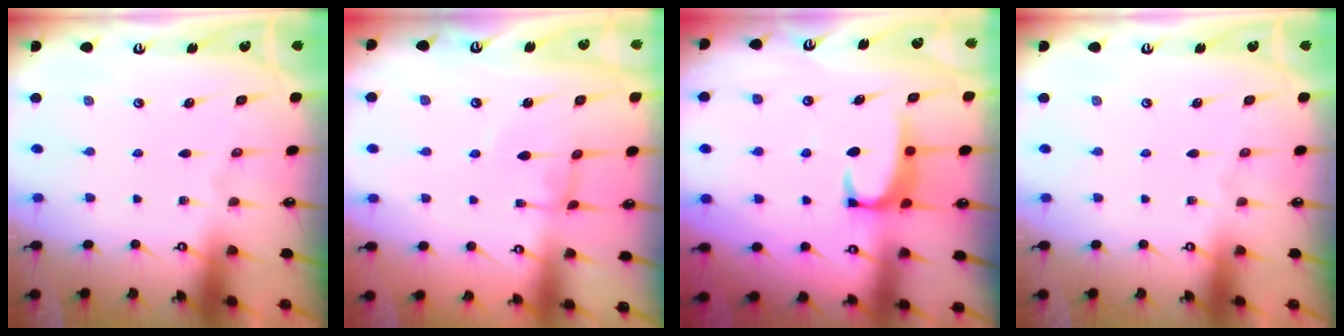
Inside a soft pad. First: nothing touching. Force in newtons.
{"total": 2.0, "press": 2.0, "slide": 0.1}
{"total": 1.9, "press": 1.8, "slide": 0.3}
{"total": 0.0}